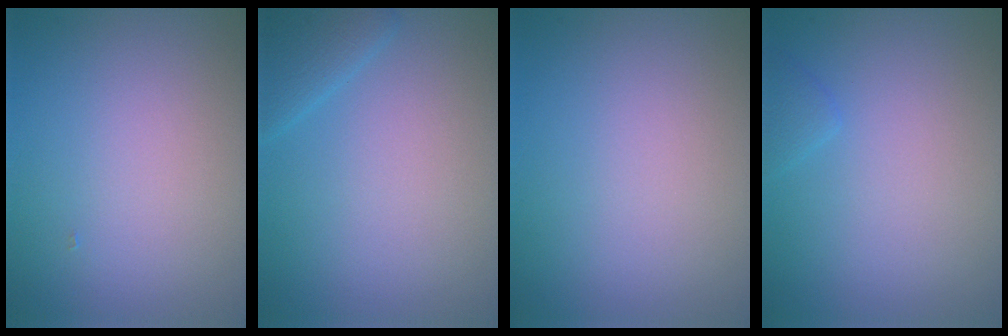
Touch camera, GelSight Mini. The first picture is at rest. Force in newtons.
{"total": 2.3, "press": 2.3, "slide": 0.1}
{"total": 0.0}
{"total": 0.8, "press": 0.8, "slide": 0.1}